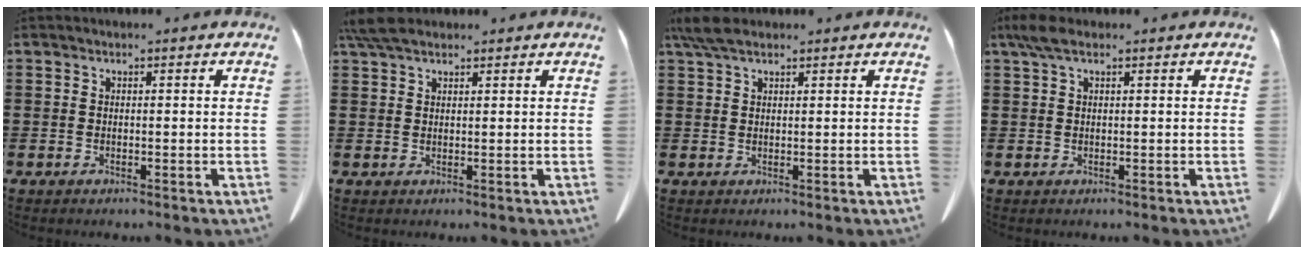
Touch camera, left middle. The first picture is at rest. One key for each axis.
{"total": 3.9, "fx": 2.9, "fy": 1.3, "fz": 2.3, "tx": -0.053, "ty": 0.003, "tz": 0.057}
{"total": 3.6, "fx": 2.5, "fy": 1.3, "fz": 2.3, "tx": -0.052, "ty": 0.005, "tz": 0.048}
{"total": 3.0, "fx": 1.3, "fy": 1.3, "fz": 2.4, "tx": -0.059, "ty": 0.002, "tz": 0.022}